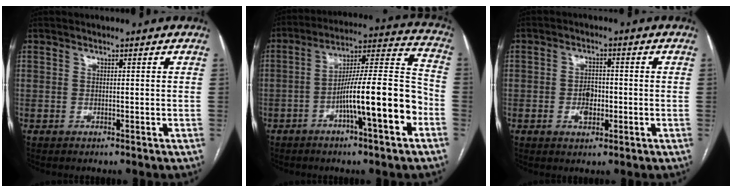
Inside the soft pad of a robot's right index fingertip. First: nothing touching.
{"total": 15.7, "force": [-5.7, 1.2, 14.6], "torque": [-0.233, 0.016, -0.091]}
{"total": 3.6, "force": [-0.9, 2.2, 2.7], "torque": [-0.046, 0.003, -0.012]}